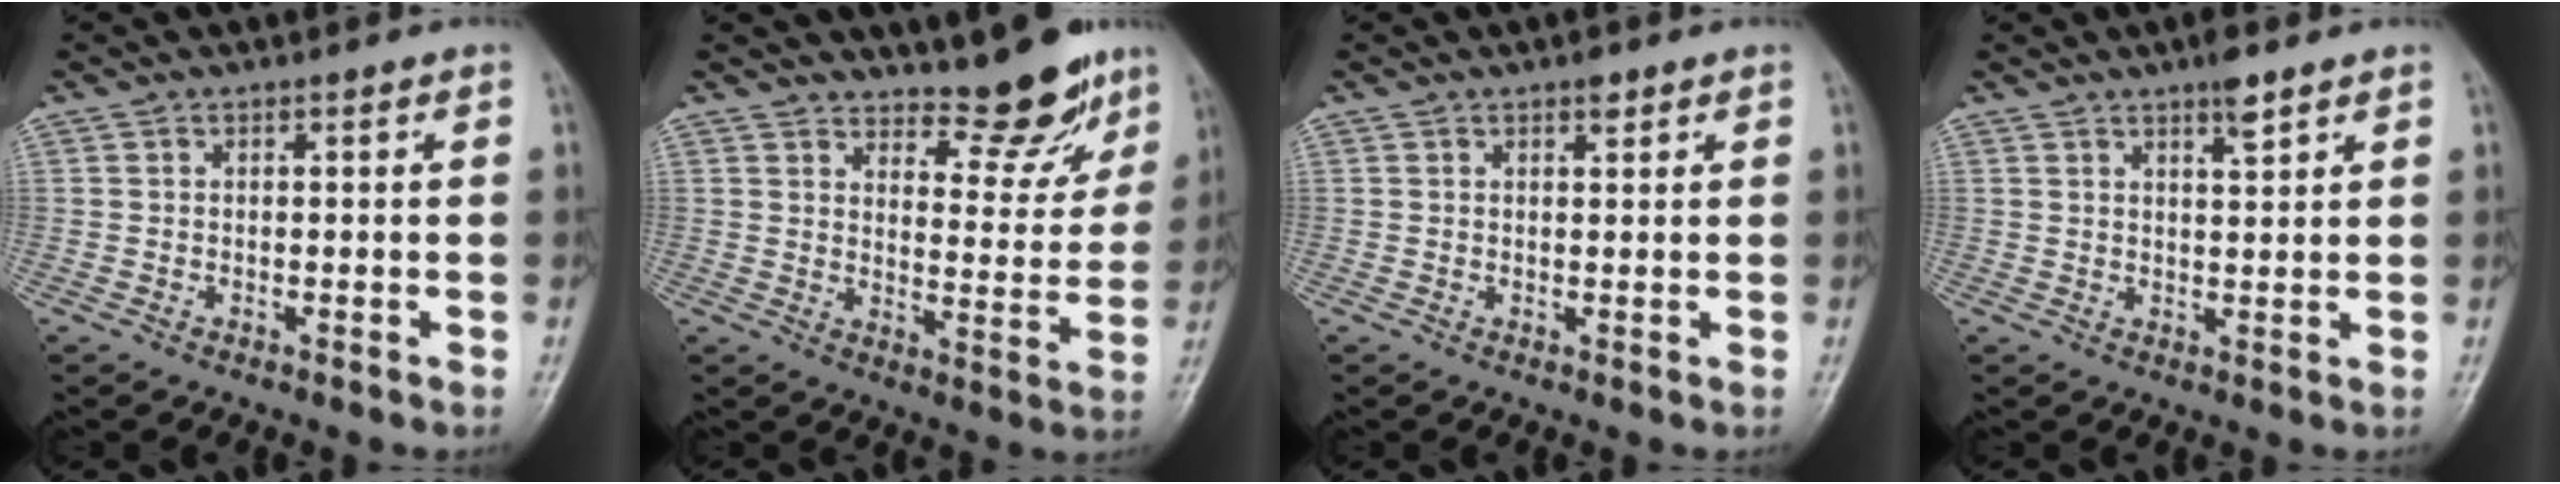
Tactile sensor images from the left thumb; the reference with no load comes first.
{"total": 10.7, "force": [9.0, 3.5, 4.6], "torque": [-0.031, -0.075, 0.129]}
{"total": 1.6, "force": [1.1, 0.7, 0.9], "torque": [-0.007, -0.004, 0.014]}
{"total": 3.8, "force": [2.6, 0.8, 2.6], "torque": [-0.036, -0.013, 0.042]}